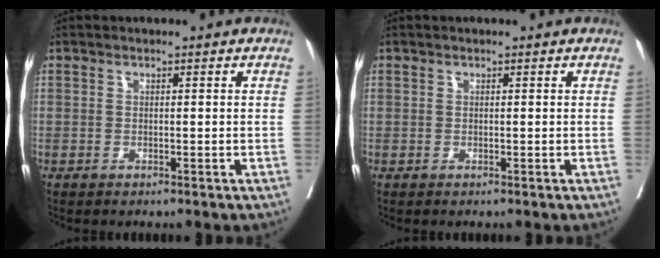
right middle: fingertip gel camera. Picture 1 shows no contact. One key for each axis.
{"total": 0.0}